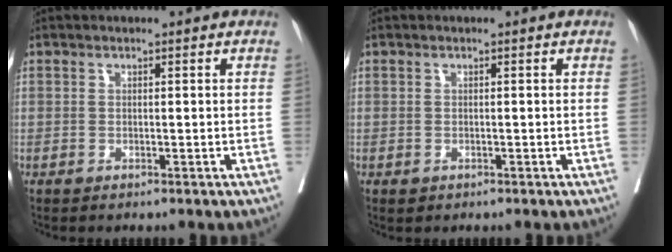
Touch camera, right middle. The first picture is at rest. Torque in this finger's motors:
{"motor_torque": [0.32, -0.16, 0.02, 0.00]}